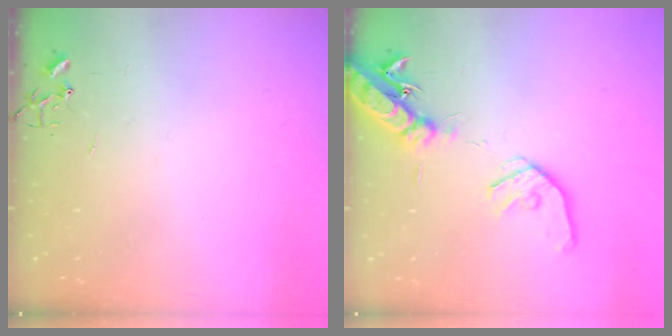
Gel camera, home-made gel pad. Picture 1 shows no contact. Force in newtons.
{"total": 16.5, "press": 16.2, "slide": 2.9}